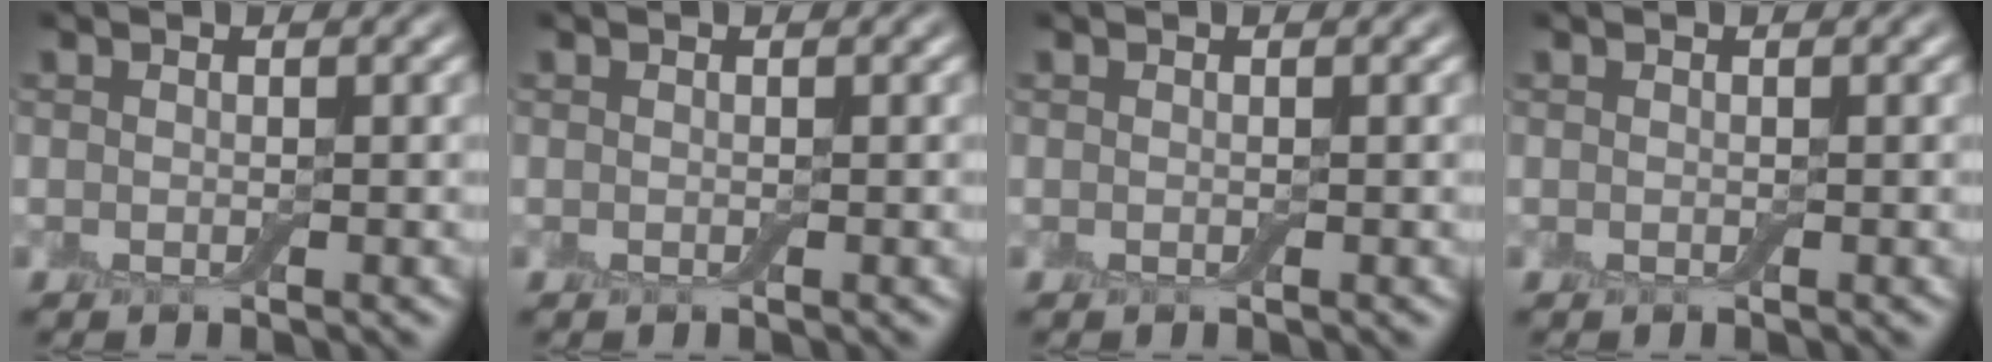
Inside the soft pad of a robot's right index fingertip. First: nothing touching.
{"total": 0.0}
{"total": 0.0}
{"total": 0.0}